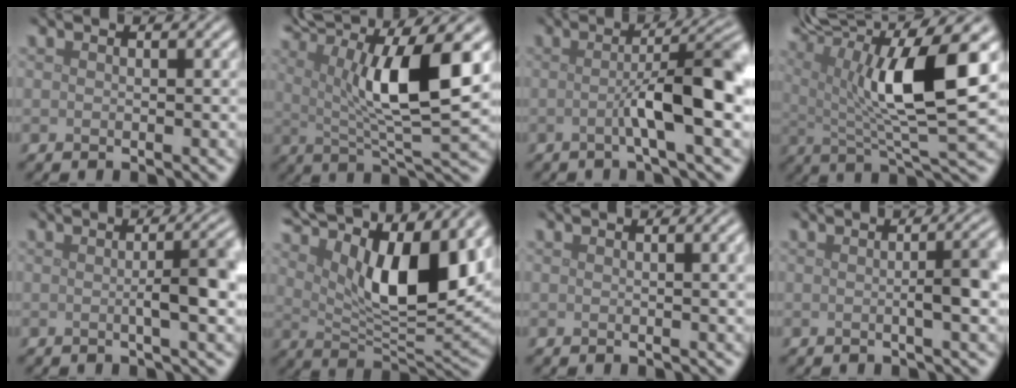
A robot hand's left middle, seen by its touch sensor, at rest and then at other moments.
{"total": 11.5, "force": [4.0, 2.5, 10.4], "torque": [-0.170, 0.009, 0.074]}
{"total": 7.5, "force": [-0.6, 1.3, 7.3], "torque": [-0.113, 0.008, -0.013]}
{"total": 12.3, "force": [3.7, 3.4, 11.2], "torque": [-0.189, 0.008, 0.070]}
{"total": 4.8, "force": [-0.1, 1.0, 4.6], "torque": [-0.064, 0.007, -0.003]}
{"total": 13.3, "force": [5.8, 4.5, 11.1], "torque": [-0.173, 0.000, 0.102]}
{"total": 2.0, "force": [0.5, 0.6, 1.8], "torque": [-0.015, 0.006, 0.005]}
{"total": 3.9, "force": [-0.1, 0.8, 3.8], "torque": [-0.050, 0.009, -0.003]}